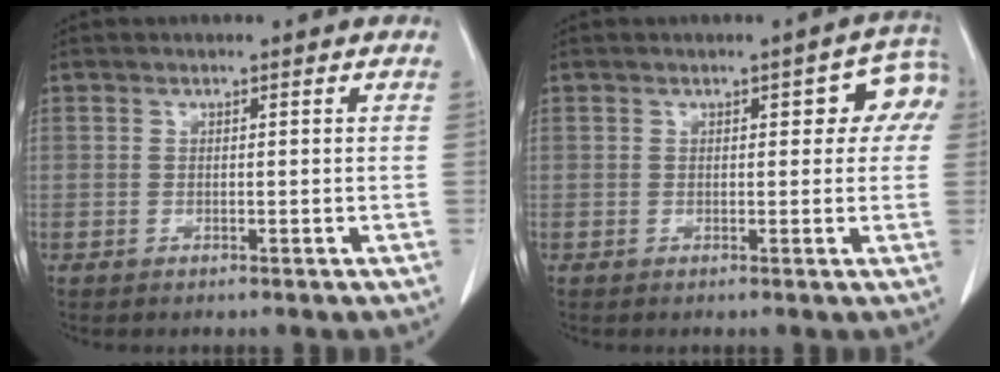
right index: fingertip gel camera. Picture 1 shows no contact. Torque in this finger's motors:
{"motor_torque": [0.14, 0.09, 0.07, 0.02]}